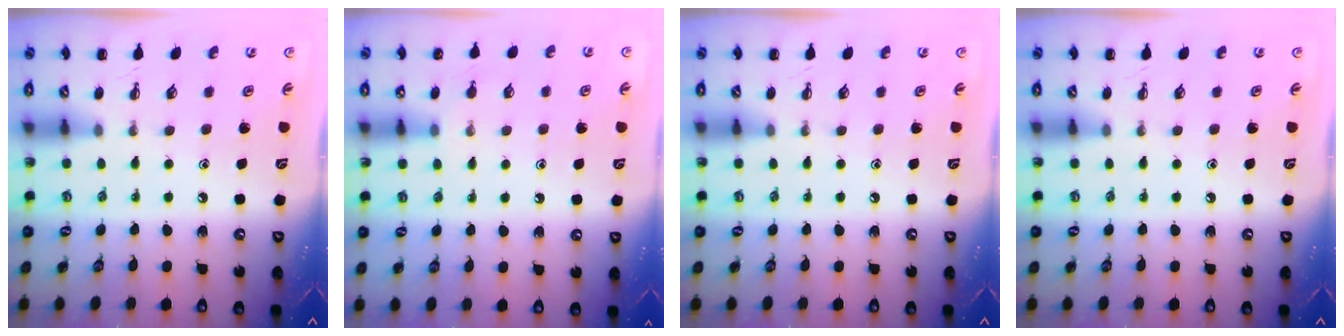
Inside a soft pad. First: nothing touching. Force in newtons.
{"total": 3.8, "press": 3.6, "slide": 1.2}
{"total": 0.0}
{"total": 0.0}